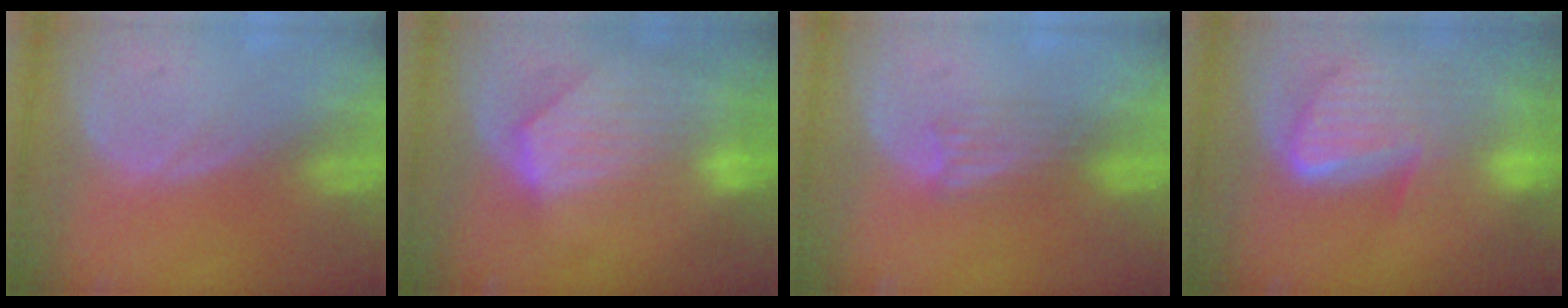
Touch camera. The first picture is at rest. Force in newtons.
{"total": 8.7, "press": 7.9, "slide": 3.7}
{"total": 3.1, "press": 2.8, "slide": 1.3}
{"total": 9.9, "press": 8.4, "slide": 5.1}